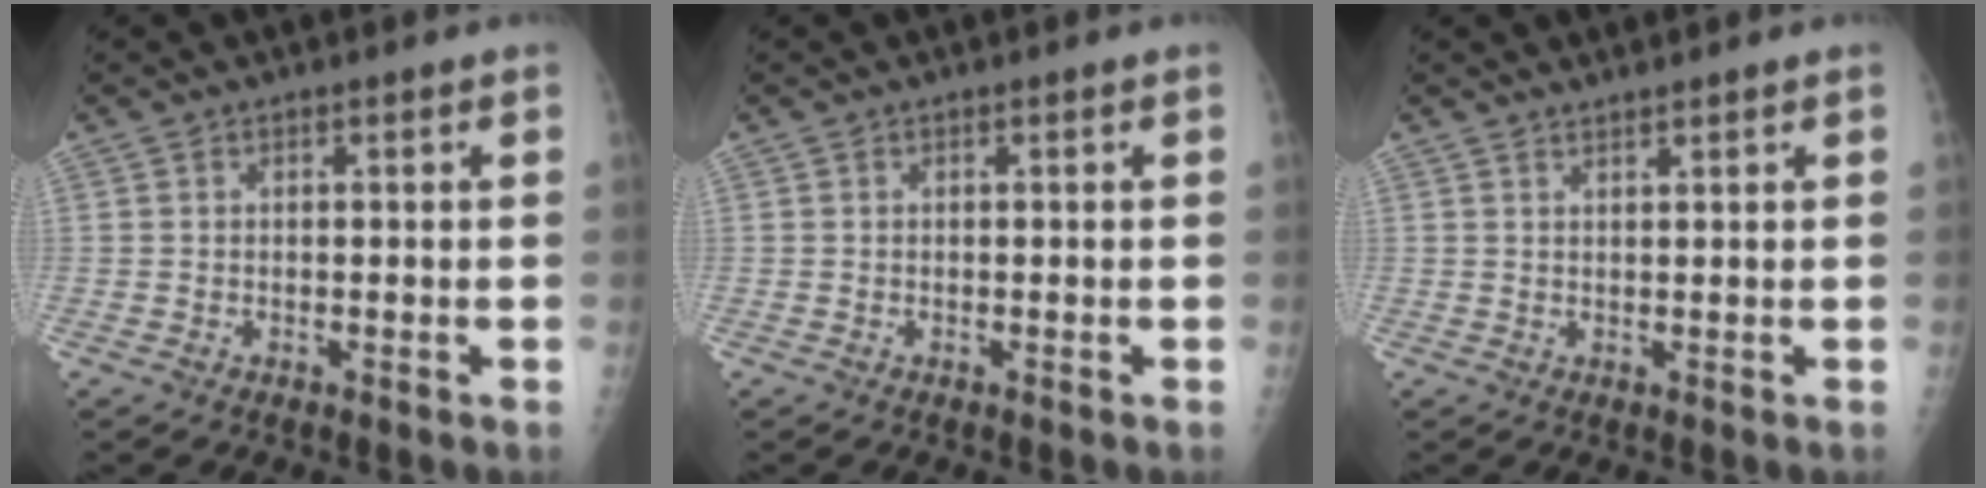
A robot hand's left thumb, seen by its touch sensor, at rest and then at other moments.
{"total": 0.0}
{"total": 1.2, "force": [1.1, -0.1, 0.5], "torque": [-0.004, -0.009, 0.022]}